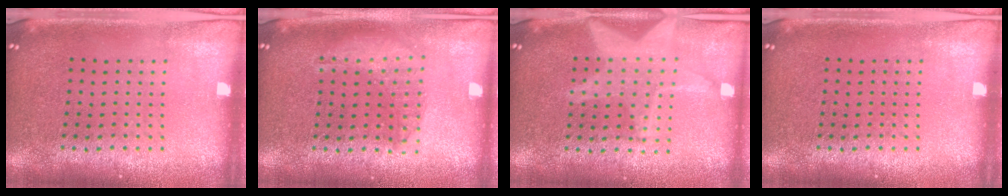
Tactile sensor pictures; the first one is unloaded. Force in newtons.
{"total": 1.4, "press": 1.4, "slide": 0.3}
{"total": 3.0, "press": 3.0, "slide": 0.4}
{"total": 0.0}